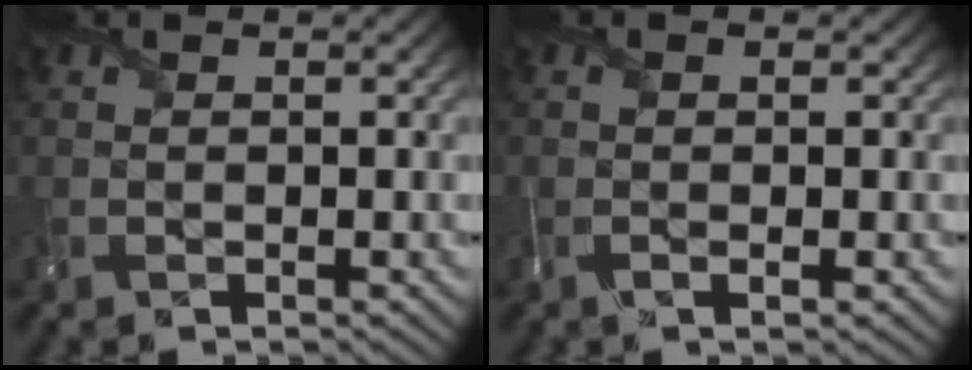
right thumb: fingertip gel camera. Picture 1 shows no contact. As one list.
[{"total": 1.7, "force": [-0.2, 0.2, 1.7], "torque": [-0.037, -0.001, -0.010]}]